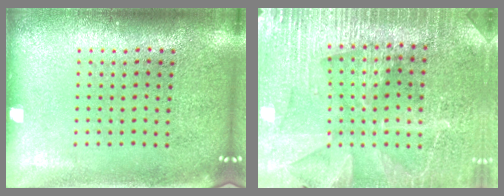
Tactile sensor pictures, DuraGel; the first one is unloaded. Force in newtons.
{"total": 3.5, "press": 3.4, "slide": 0.9}